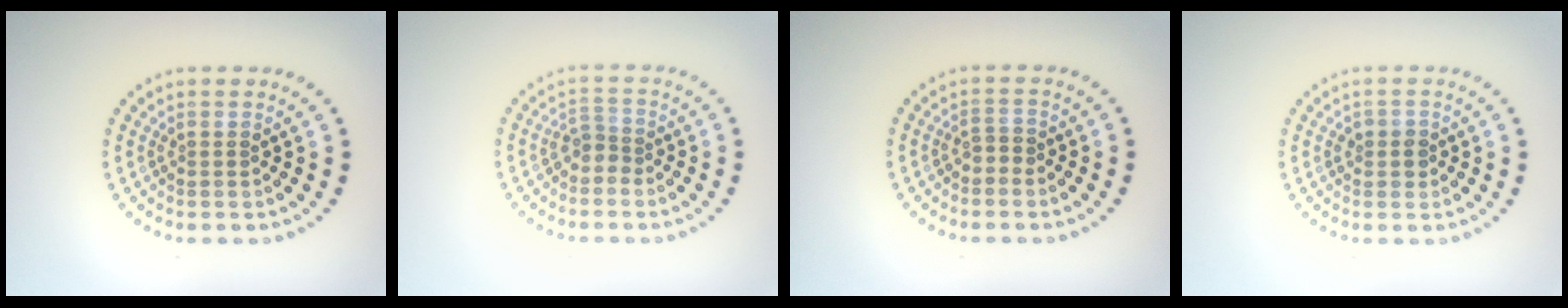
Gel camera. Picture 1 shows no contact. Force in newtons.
{"total": 1.8, "press": 1.2, "slide": 1.3}
{"total": 1.1, "press": 0.9, "slide": 0.7}
{"total": 1.3, "press": 1.3, "slide": 0.3}